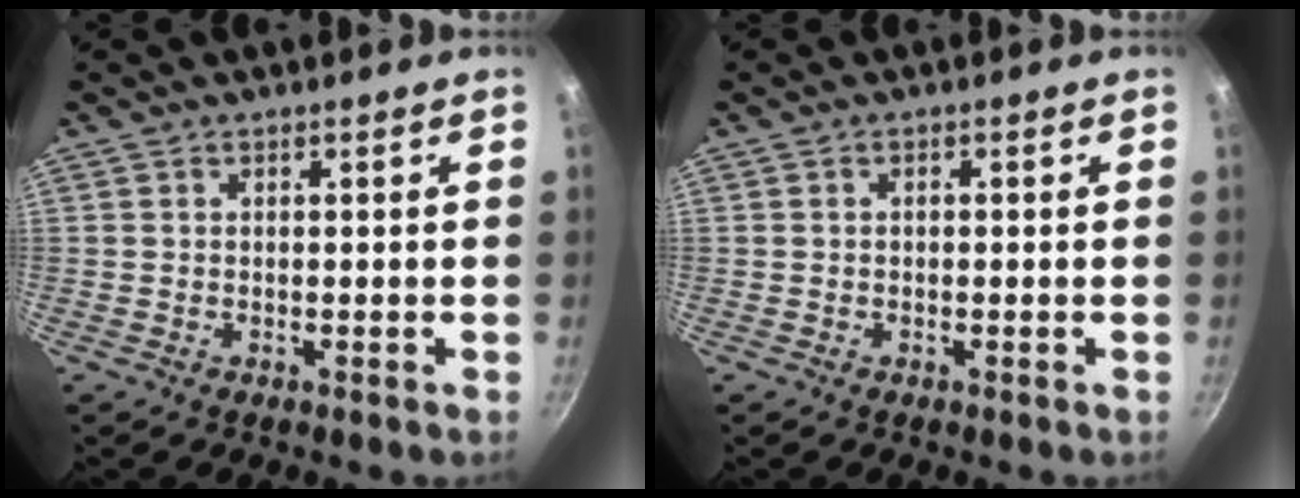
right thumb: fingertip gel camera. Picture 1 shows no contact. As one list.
[{"total": 0.6, "force": [0.0, 0.4, 0.4], "torque": [-0.005, 0.003, -0.001]}]